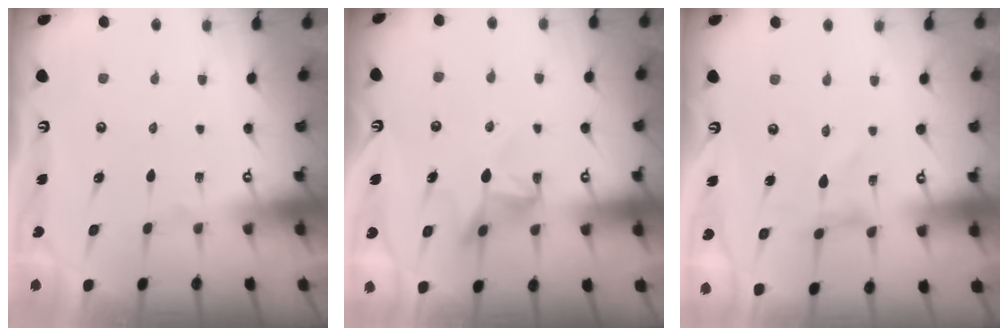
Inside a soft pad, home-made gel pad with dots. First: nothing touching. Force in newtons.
{"total": 8.2, "press": 8.2, "slide": 0.9}
{"total": 0.0}